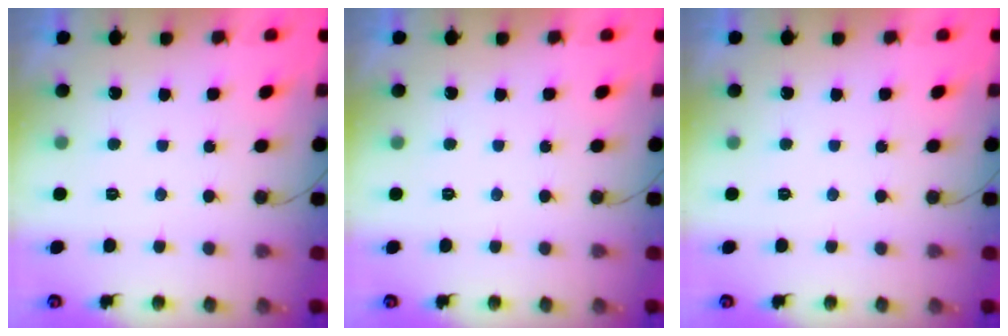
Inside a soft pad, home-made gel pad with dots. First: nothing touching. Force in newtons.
{"total": 0.0}
{"total": 0.0}